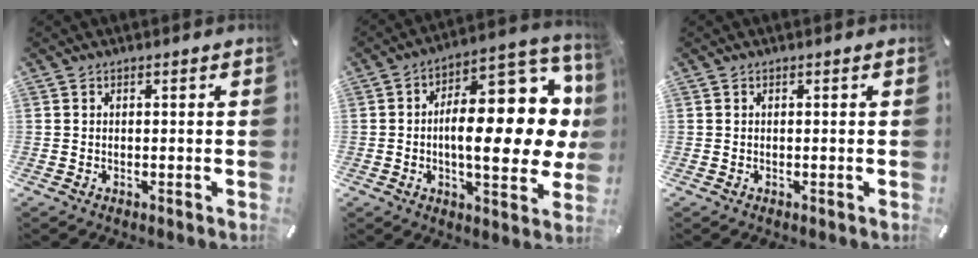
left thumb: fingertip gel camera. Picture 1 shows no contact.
{"total": 22.8, "force": [2.5, 10.4, 20.1], "torque": [-0.277, -0.028, 0.046]}
{"total": 0.0}